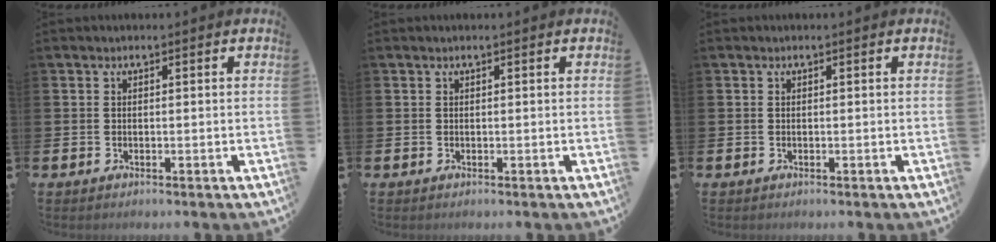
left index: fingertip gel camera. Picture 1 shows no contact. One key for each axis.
{"total": 0.0}
{"total": 0.0}